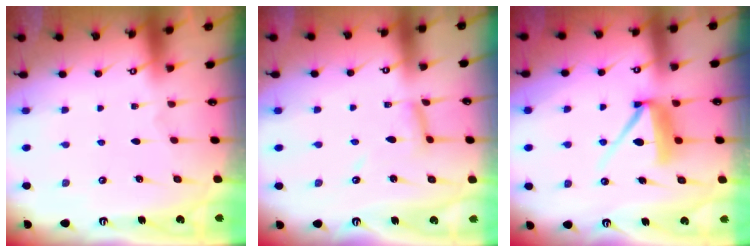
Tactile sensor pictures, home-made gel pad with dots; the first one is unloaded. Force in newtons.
{"total": 6.2, "press": 6.2, "slide": 0.3}
{"total": 9.2, "press": 9.2, "slide": 0.5}